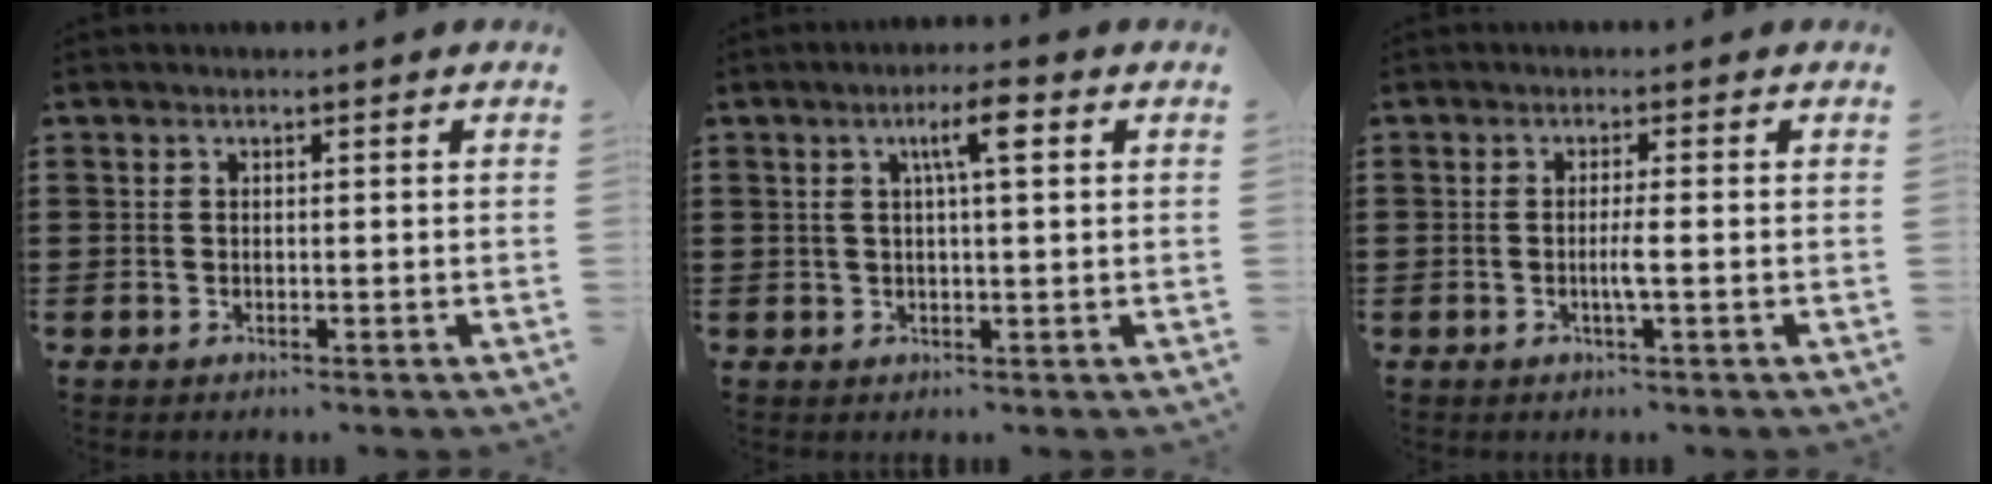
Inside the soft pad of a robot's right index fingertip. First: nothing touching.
{"total": 4.7, "force": [1.5, 0.8, 4.4], "torque": [-0.081, 0.006, 0.019]}
{"total": 2.3, "force": [-0.5, -0.3, 2.2], "torque": [-0.039, -0.005, -0.013]}